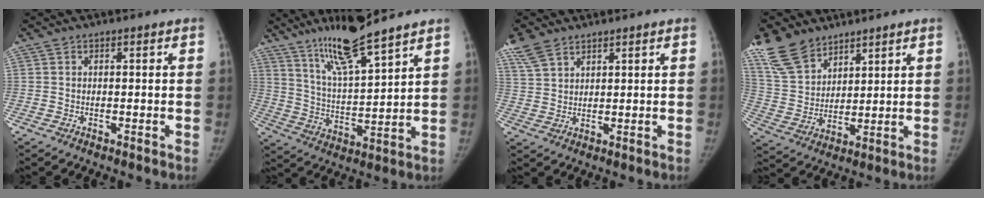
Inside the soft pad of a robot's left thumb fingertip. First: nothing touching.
{"total": 13.8, "force": [10.5, 1.5, 8.8], "torque": [-0.150, -0.063, 0.196]}
{"total": 5.8, "force": [4.4, 2.9, 2.4], "torque": [-0.049, -0.006, 0.098]}
{"total": 12.4, "force": [9.1, 6.8, 4.9], "torque": [-0.083, -0.033, 0.192]}